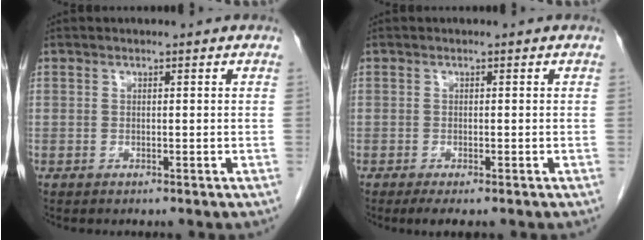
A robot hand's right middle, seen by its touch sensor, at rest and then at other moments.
{"total": 2.9, "force": [-2.1, 0.7, 1.9], "torque": [-0.027, -0.008, -0.029]}